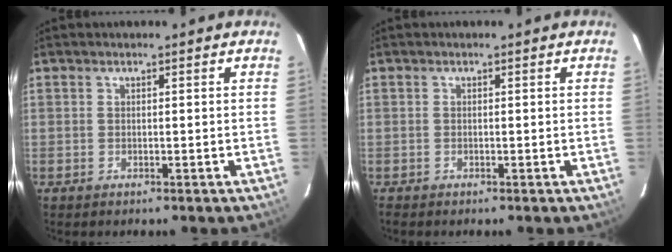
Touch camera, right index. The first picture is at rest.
{"total": 0.0}